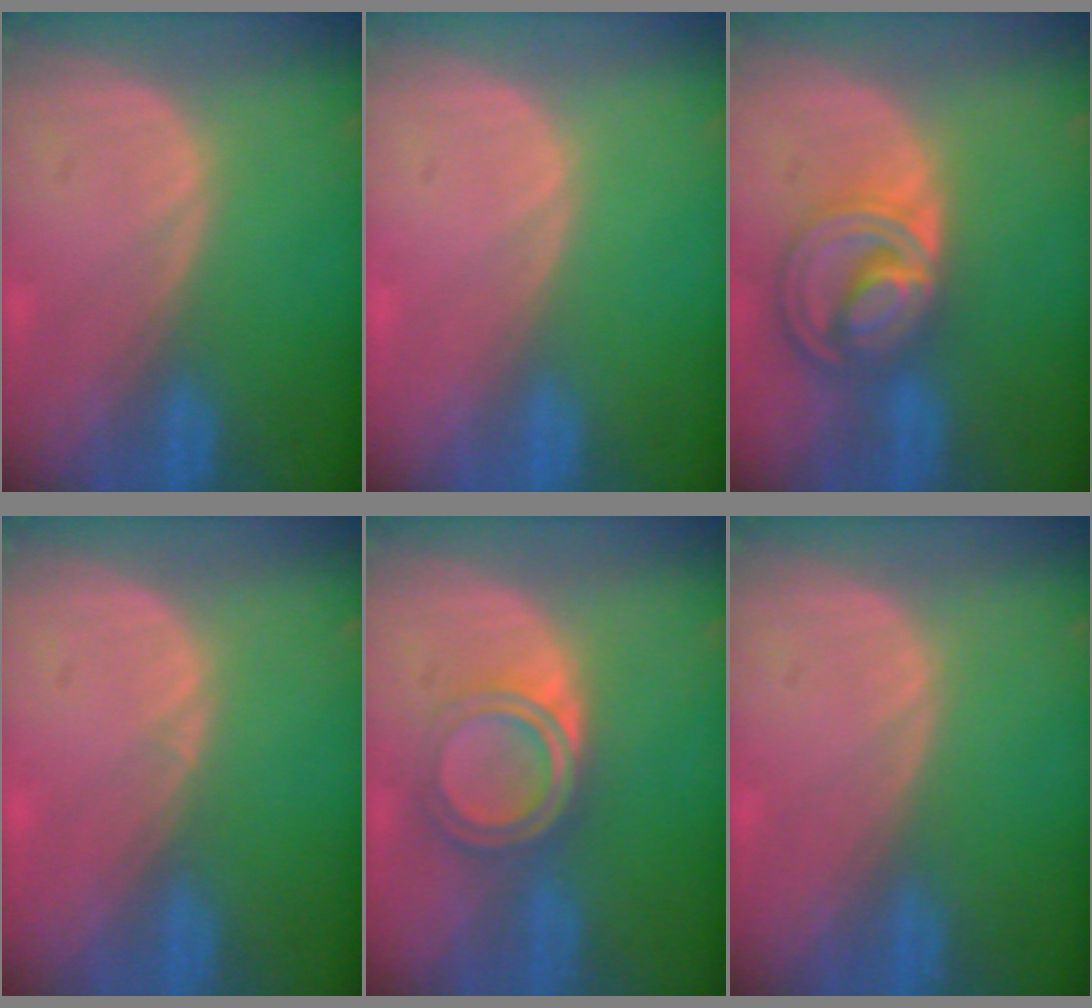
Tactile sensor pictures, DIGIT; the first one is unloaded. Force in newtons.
{"total": 0.0}
{"total": 8.7, "press": 7.3, "slide": 4.7}
{"total": 0.5, "press": 0.4, "slide": 0.4}
{"total": 5.3, "press": 4.9, "slide": 2.1}
{"total": 0.0}